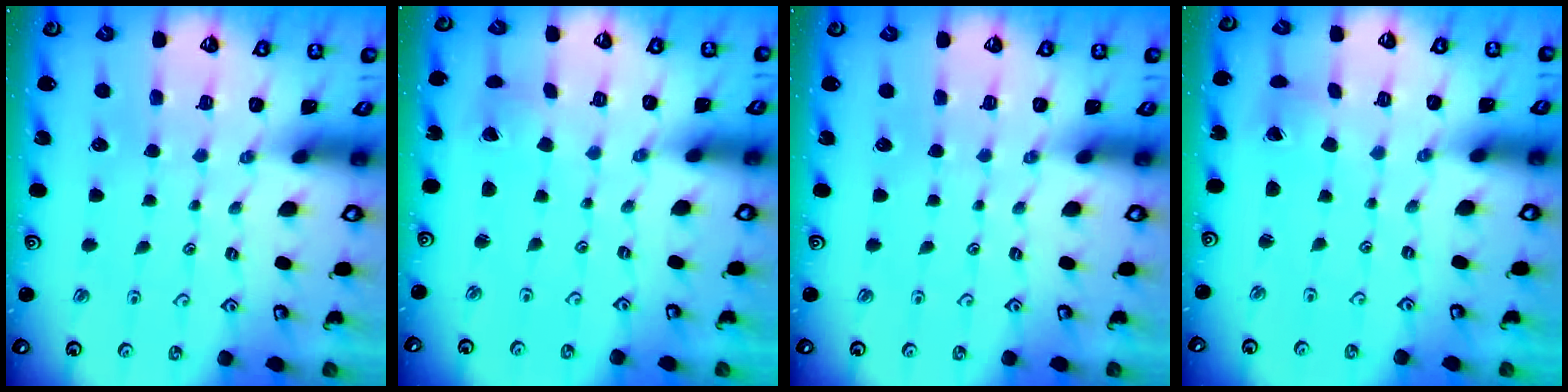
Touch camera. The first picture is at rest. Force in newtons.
{"total": 0.8, "press": 0.8, "slide": 0.0}
{"total": 0.0}
{"total": 0.9, "press": 0.9, "slide": 0.3}